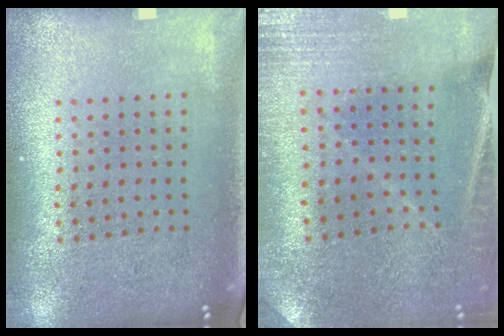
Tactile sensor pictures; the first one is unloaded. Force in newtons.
{"total": 0.8, "press": 0.8, "slide": 0.1}